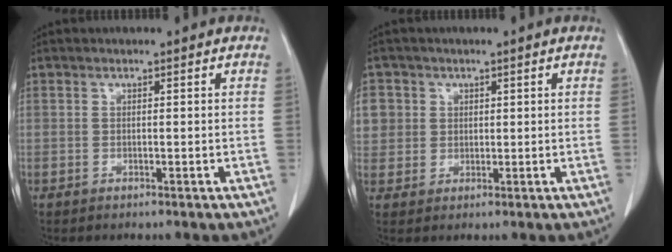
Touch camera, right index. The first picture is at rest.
{"total": 5.3, "force": [1.5, 5.1, 0.7], "torque": [-0.011, 0.014, 0.036]}